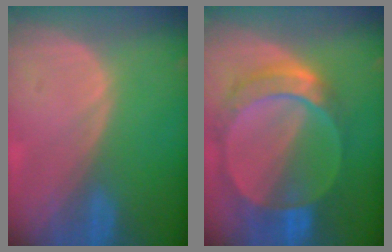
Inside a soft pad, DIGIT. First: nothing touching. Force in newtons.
{"total": 9.5, "press": 8.2, "slide": 4.8}